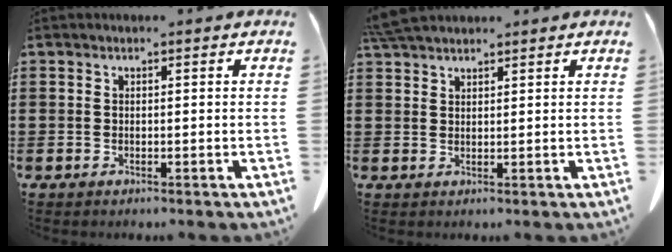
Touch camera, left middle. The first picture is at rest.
{"total": 3.9, "force": [3.5, 0.7, 1.5], "torque": [-0.039, -0.002, 0.068]}